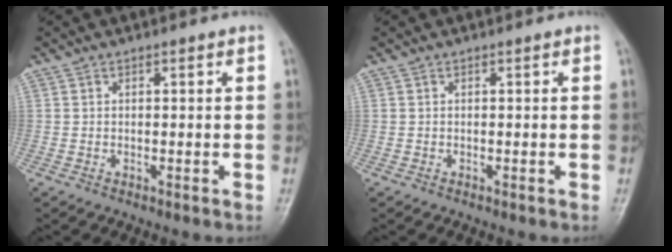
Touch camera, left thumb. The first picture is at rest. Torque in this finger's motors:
{"motor_torque": [0.01, 0.00, -0.04, -0.06, 0.00]}